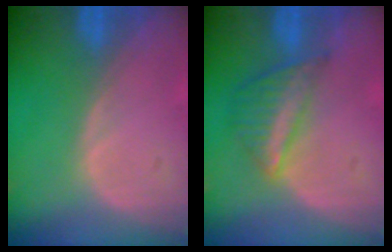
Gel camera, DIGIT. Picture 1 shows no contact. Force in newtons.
{"total": 6.2, "press": 5.4, "slide": 2.9}